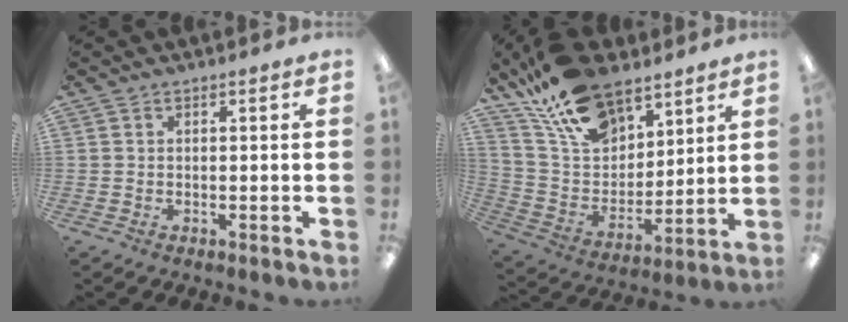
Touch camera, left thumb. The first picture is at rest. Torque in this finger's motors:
{"motor_torque": [1.80, 1.61, 1.39, -1.38, 0.23]}